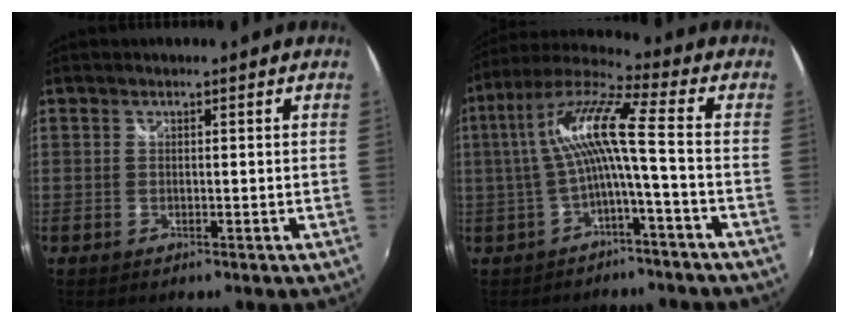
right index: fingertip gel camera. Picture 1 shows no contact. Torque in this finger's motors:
{"motor_torque": [1.20, -0.18, 0.81, 0.21]}